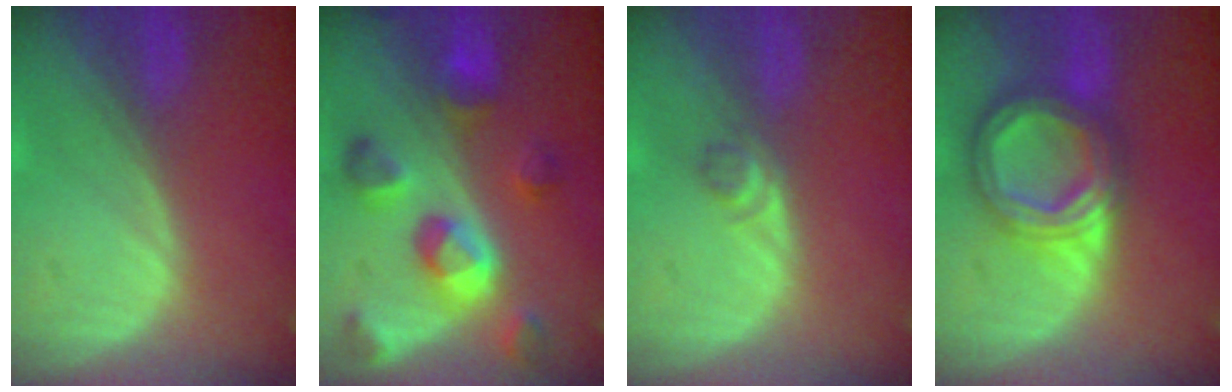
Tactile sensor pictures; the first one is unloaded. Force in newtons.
{"total": 9.3, "press": 8.5, "slide": 3.9}
{"total": 1.8, "press": 1.5, "slide": 0.9}
{"total": 8.4, "press": 8.4, "slide": 0.7}